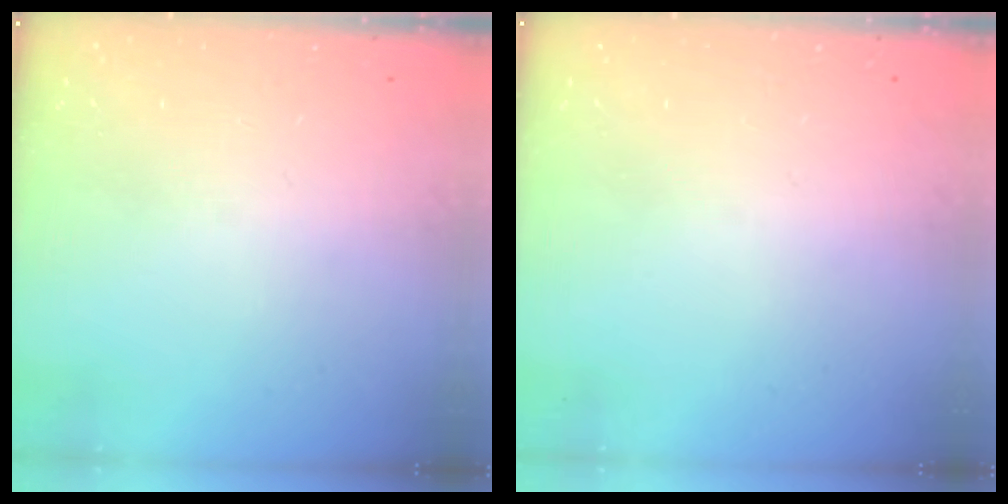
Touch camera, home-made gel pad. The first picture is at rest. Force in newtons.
{"total": 0.0}